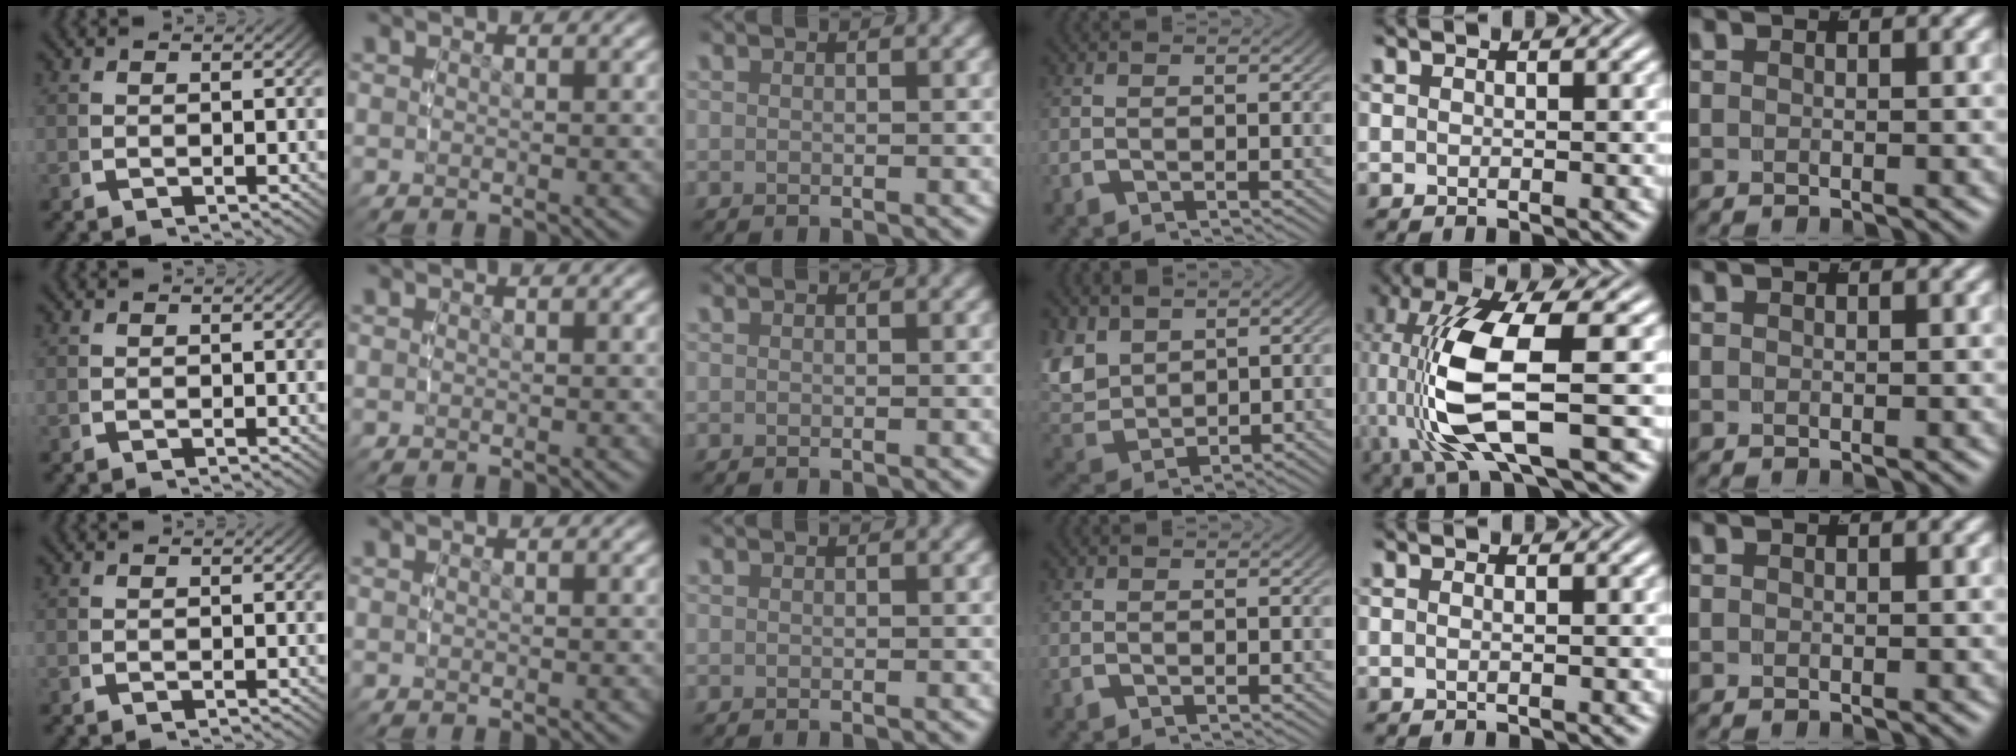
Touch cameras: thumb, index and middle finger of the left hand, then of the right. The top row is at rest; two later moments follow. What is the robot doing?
{"motion": "lift_and_place", "object": "pen"}